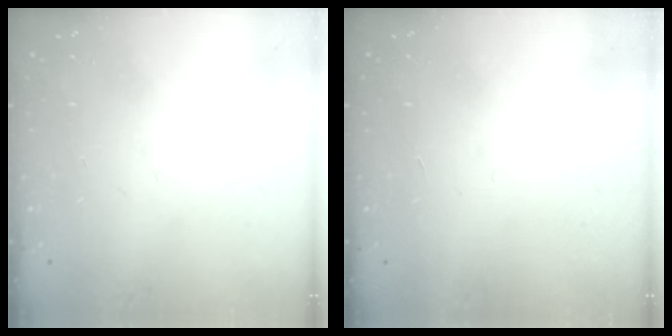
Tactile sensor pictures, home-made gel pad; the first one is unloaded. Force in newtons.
{"total": 1.6, "press": 1.6, "slide": 0.1}